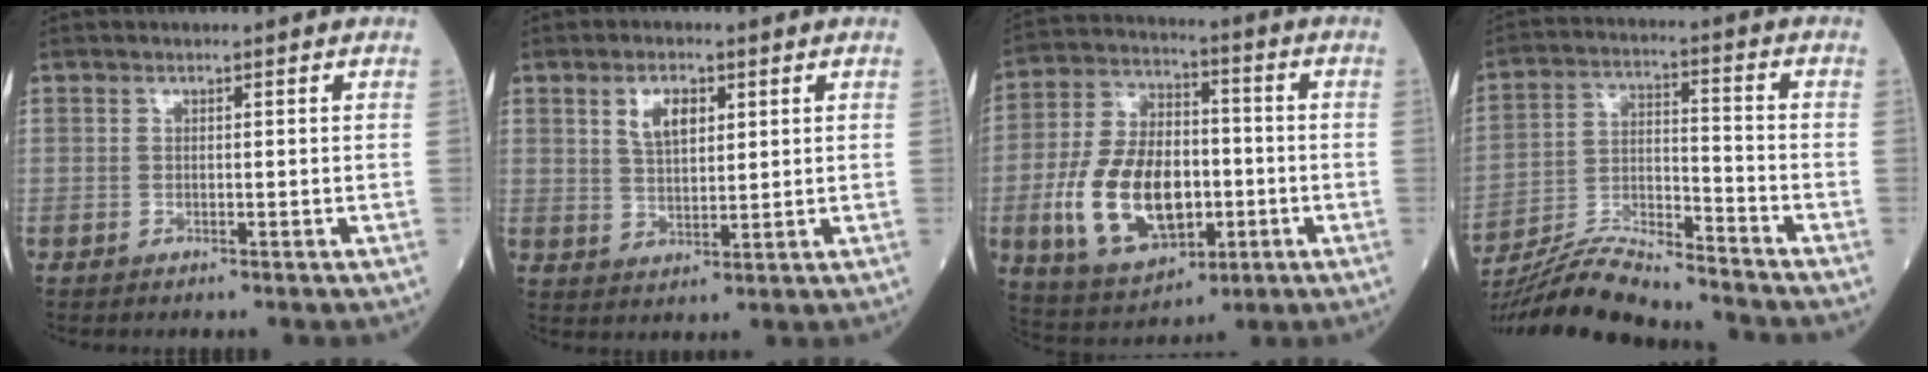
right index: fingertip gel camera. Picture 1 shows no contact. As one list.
[{"total": 5.0, "force": [2.3, 2.3, 3.8], "torque": [-0.073, 0.005, 0.047]}, {"total": 16.3, "force": [-3.2, 9.1, 13.1], "torque": [-0.274, 0.009, -0.045]}, {"total": 13.4, "force": [-12.9, -0.2, 3.8], "torque": [-0.072, 0.008, -0.233]}]